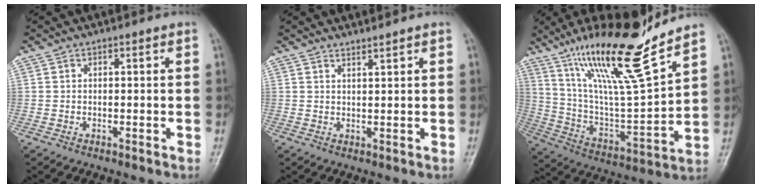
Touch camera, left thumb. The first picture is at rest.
{"total": 1.4, "force": [1.3, -0.2, 0.4], "torque": [-0.004, -0.015, 0.024]}
{"total": 21.5, "force": [15.3, 2.4, 14.9], "torque": [-0.233, -0.076, 0.280]}